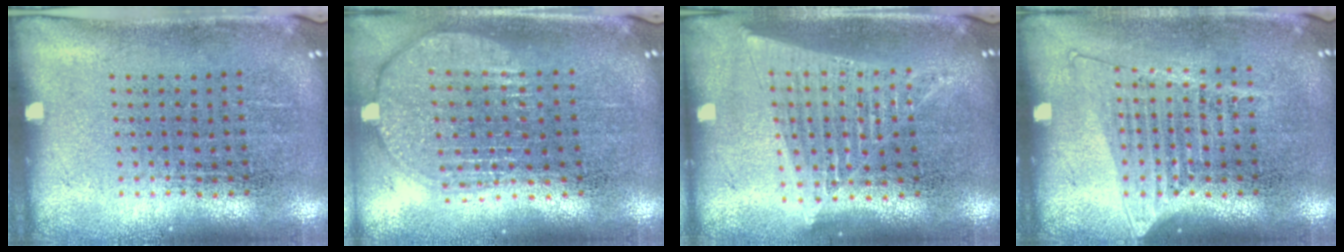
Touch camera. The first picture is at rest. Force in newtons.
{"total": 2.0, "press": 1.6, "slide": 1.1}
{"total": 1.6, "press": 1.4, "slide": 0.7}
{"total": 1.3, "press": 1.2, "slide": 0.6}